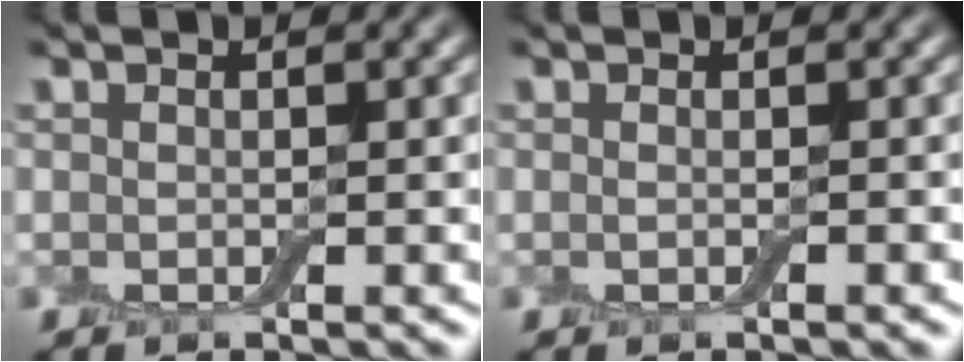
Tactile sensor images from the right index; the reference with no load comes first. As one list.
[{"total": 0.6, "force": [-0.1, 0.0, 0.6], "torque": [-0.013, -0.004, -0.004]}]